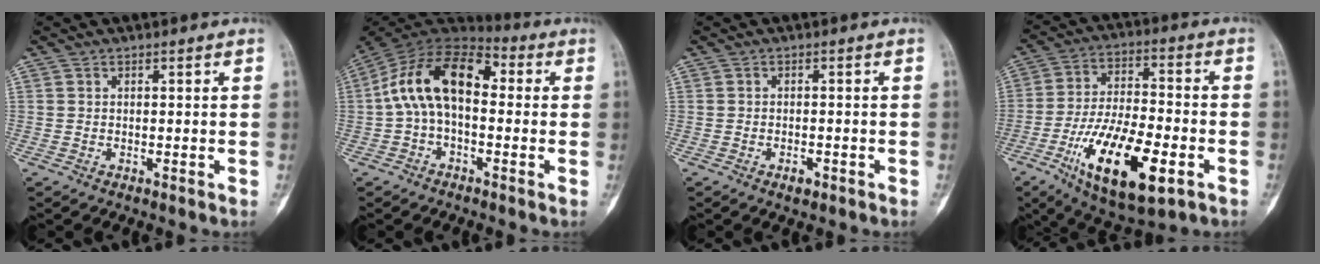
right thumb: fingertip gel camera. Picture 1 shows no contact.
{"total": 14.9, "force": [0.6, 8.8, 12.0], "torque": [-0.204, 0.046, -0.006]}
{"total": 1.7, "force": [-1.0, 0.8, 1.1], "torque": [-0.015, 0.004, -0.014]}
{"total": 19.8, "force": [-7.6, 7.7, 16.5], "torque": [-0.288, 0.020, -0.120]}